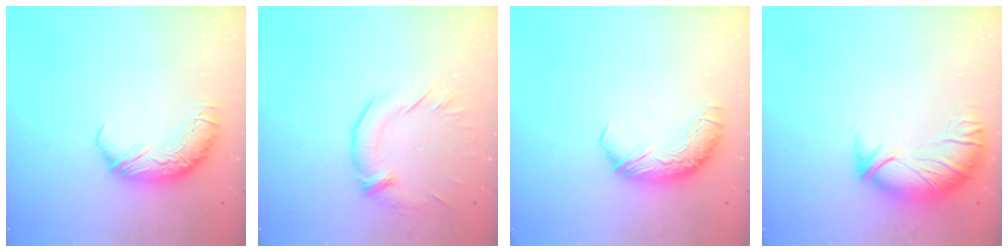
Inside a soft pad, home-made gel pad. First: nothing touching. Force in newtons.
{"total": 1.5, "press": 0.4, "slide": 1.4}
{"total": 0.0}
{"total": 3.0, "press": 1.5, "slide": 2.6}